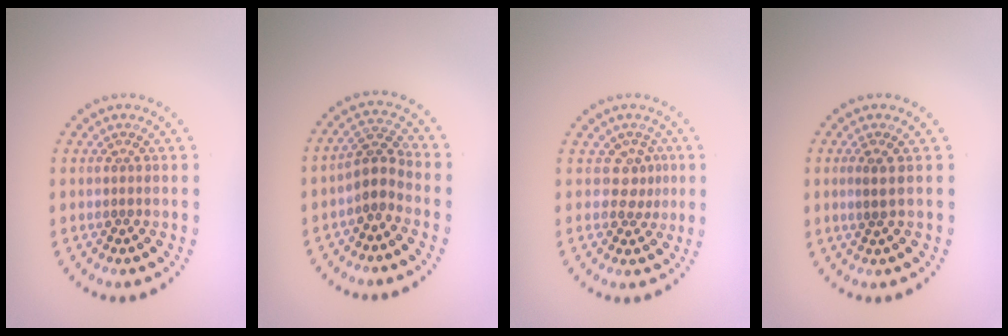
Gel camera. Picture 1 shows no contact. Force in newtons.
{"total": 2.5, "press": 1.9, "slide": 1.6}
{"total": 1.8, "press": 1.4, "slide": 1.2}
{"total": 1.4, "press": 1.1, "slide": 0.8}